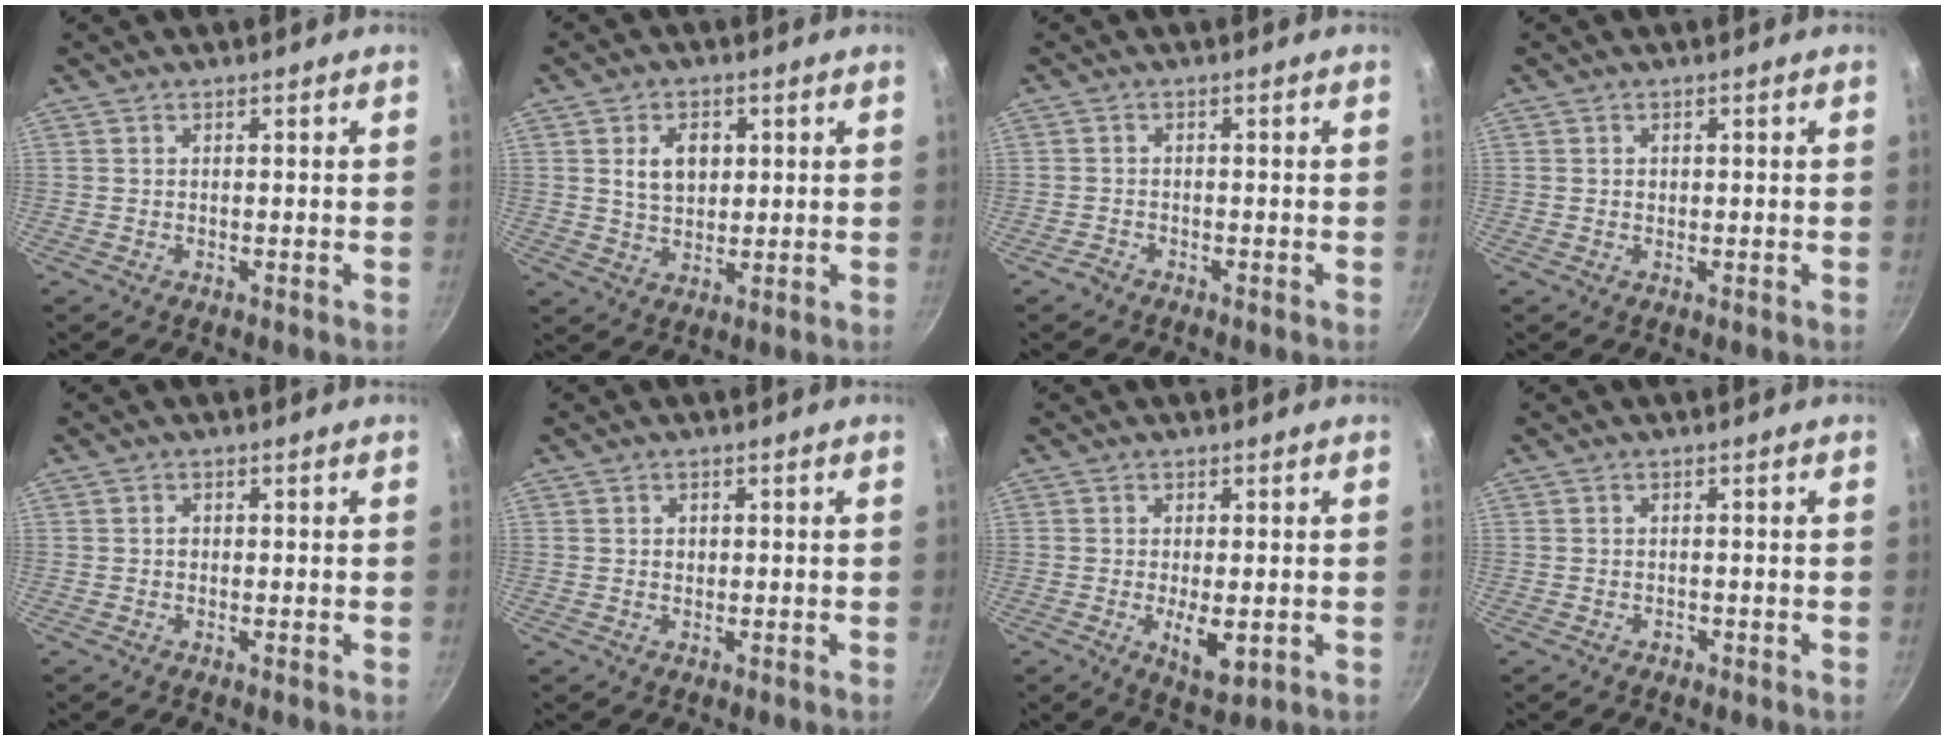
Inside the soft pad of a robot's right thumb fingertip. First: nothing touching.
{"total": 6.7, "force": [1.8, 4.5, 4.6], "torque": [-0.058, -0.009, 0.035]}
{"total": 1.3, "force": [-1.0, 0.7, 0.2], "torque": [-0.005, 0.002, -0.025]}
{"total": 0.6, "force": [0.1, 0.5, 0.2], "torque": [-0.002, -0.002, 0.002]}
{"total": 0.9, "force": [0.0, 0.7, 0.6], "torque": [-0.004, 0.001, -0.005]}
{"total": 1.0, "force": [0.1, 0.8, 0.5], "torque": [-0.003, -0.001, 0.004]}
{"total": 5.4, "force": [-1.1, 2.3, 4.8], "torque": [-0.076, -0.011, -0.011]}
{"total": 0.8, "force": [-0.5, 0.6, 0.3], "torque": [-0.002, 0.003, -0.010]}